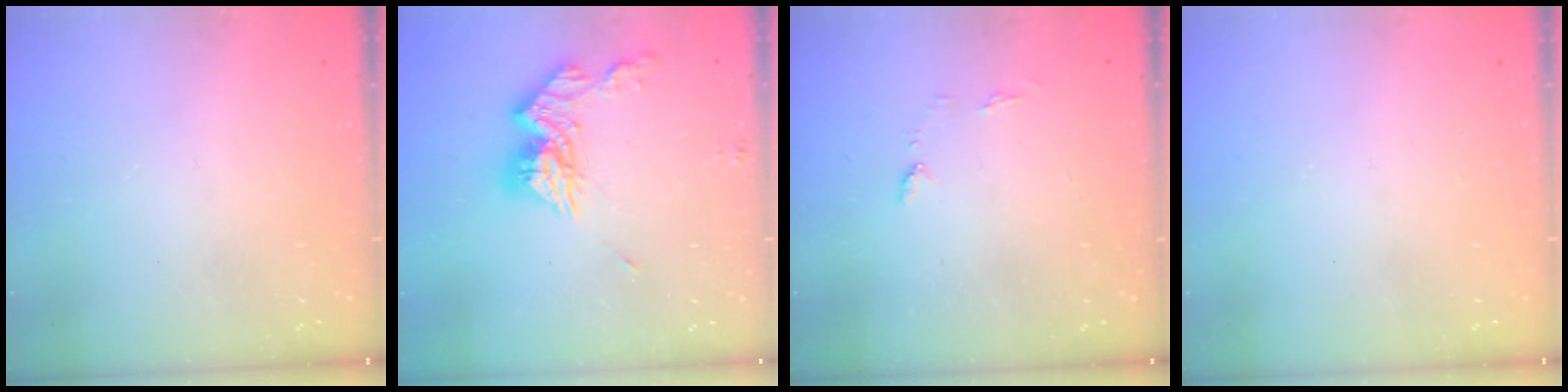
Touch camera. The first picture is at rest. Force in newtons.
{"total": 12.3, "press": 12.2, "slide": 1.0}
{"total": 5.4, "press": 5.4, "slide": 0.6}
{"total": 1.1, "press": 1.1, "slide": 0.1}